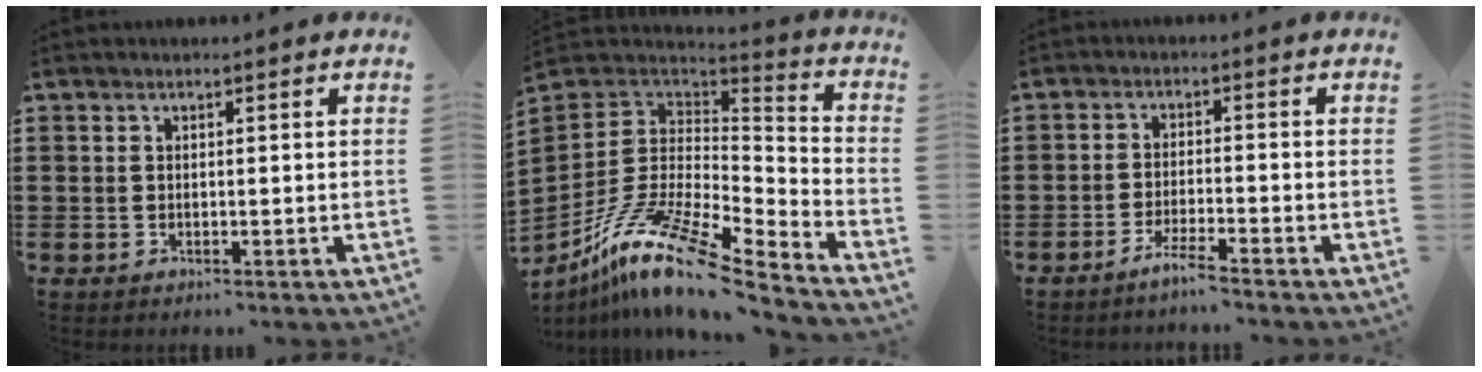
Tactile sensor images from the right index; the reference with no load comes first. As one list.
[{"total": 14.3, "force": [-9.2, 3.6, 10.3], "torque": [-0.210, 0.013, -0.174]}, {"total": 3.1, "force": [-2.7, -0.4, 1.5], "torque": [-0.032, -0.003, -0.051]}]